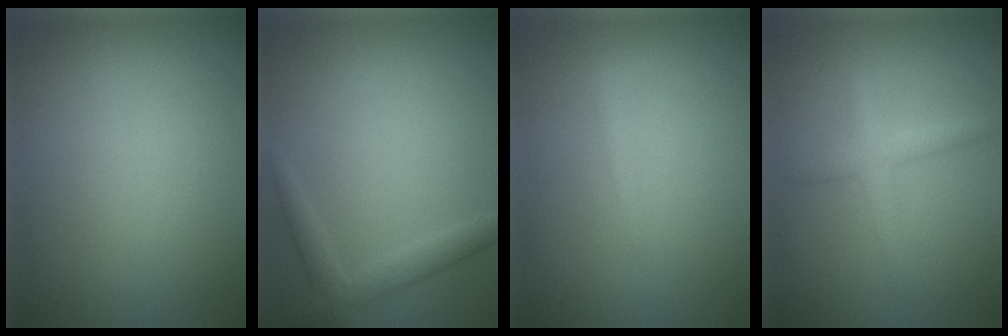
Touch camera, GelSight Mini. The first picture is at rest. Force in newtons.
{"total": 2.4, "press": 2.4, "slide": 0.2}
{"total": 0.9, "press": 0.9, "slide": 0.1}
{"total": 1.9, "press": 1.9, "slide": 0.1}